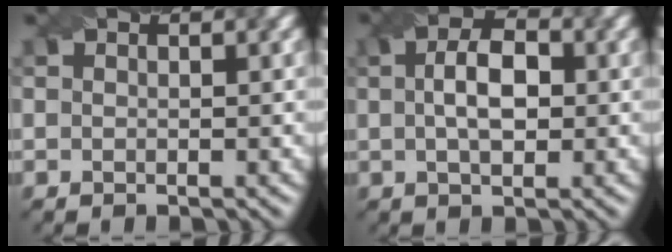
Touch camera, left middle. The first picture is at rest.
{"total": 3.4, "force": [-0.3, 2.0, 2.7], "torque": [-0.041, 0.008, 0.006]}